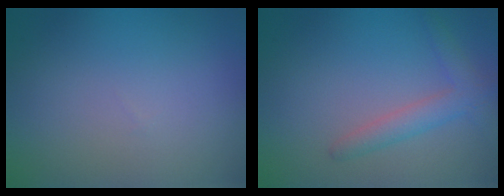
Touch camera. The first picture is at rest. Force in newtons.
{"total": 2.6, "press": 2.5, "slide": 0.1}